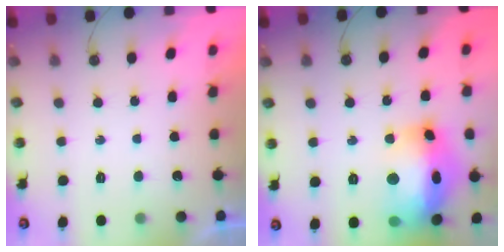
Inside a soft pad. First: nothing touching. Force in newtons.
{"total": 21.4, "press": 21.3, "slide": 2.4}